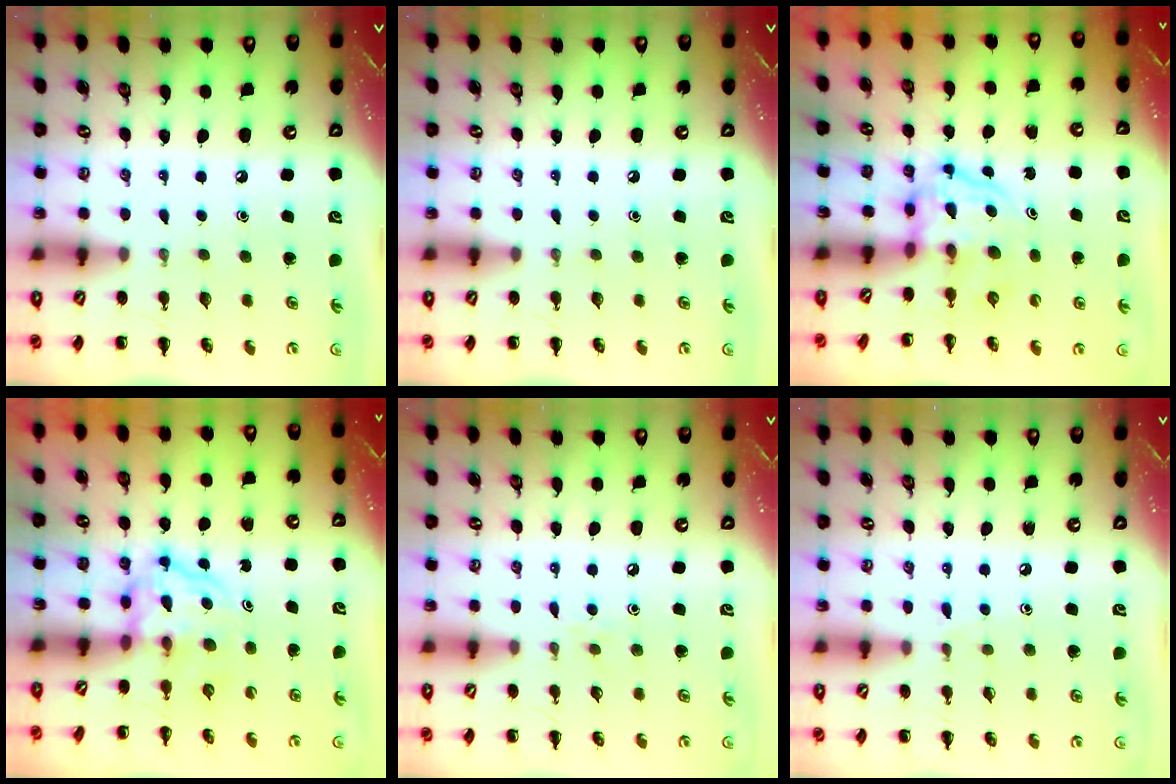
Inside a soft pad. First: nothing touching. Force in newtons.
{"total": 0.0}
{"total": 3.7, "press": 3.7, "slide": 0.5}
{"total": 3.8, "press": 3.8, "slide": 0.4}
{"total": 3.5, "press": 3.2, "slide": 1.5}
{"total": 4.8, "press": 4.4, "slide": 1.9}